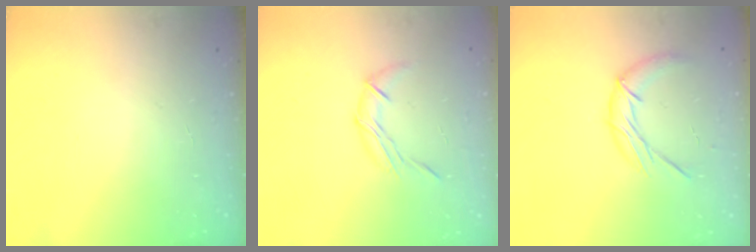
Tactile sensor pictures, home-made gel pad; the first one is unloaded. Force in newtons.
{"total": 6.5, "press": 6.4, "slide": 0.5}
{"total": 9.8, "press": 9.8, "slide": 0.3}